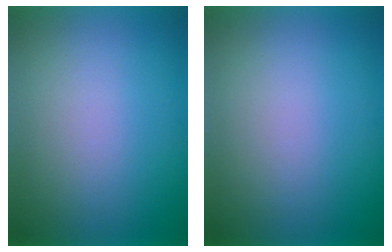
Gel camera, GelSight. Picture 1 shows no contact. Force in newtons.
{"total": 0.0}